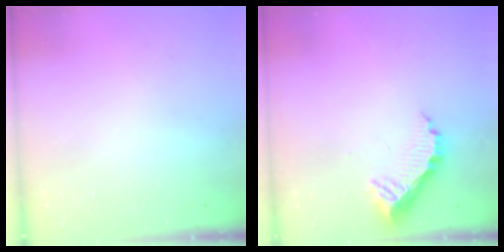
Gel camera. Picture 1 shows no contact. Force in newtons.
{"total": 11.0, "press": 11.0, "slide": 0.7}